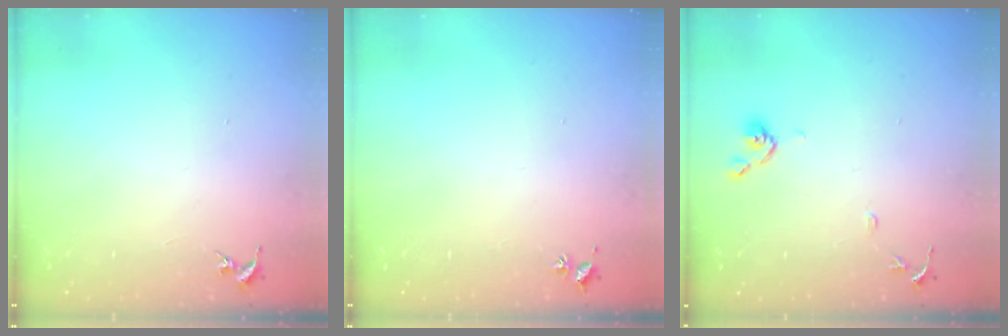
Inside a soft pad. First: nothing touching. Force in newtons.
{"total": 2.0, "press": 2.0, "slide": 0.3}
{"total": 8.6, "press": 8.6, "slide": 0.7}